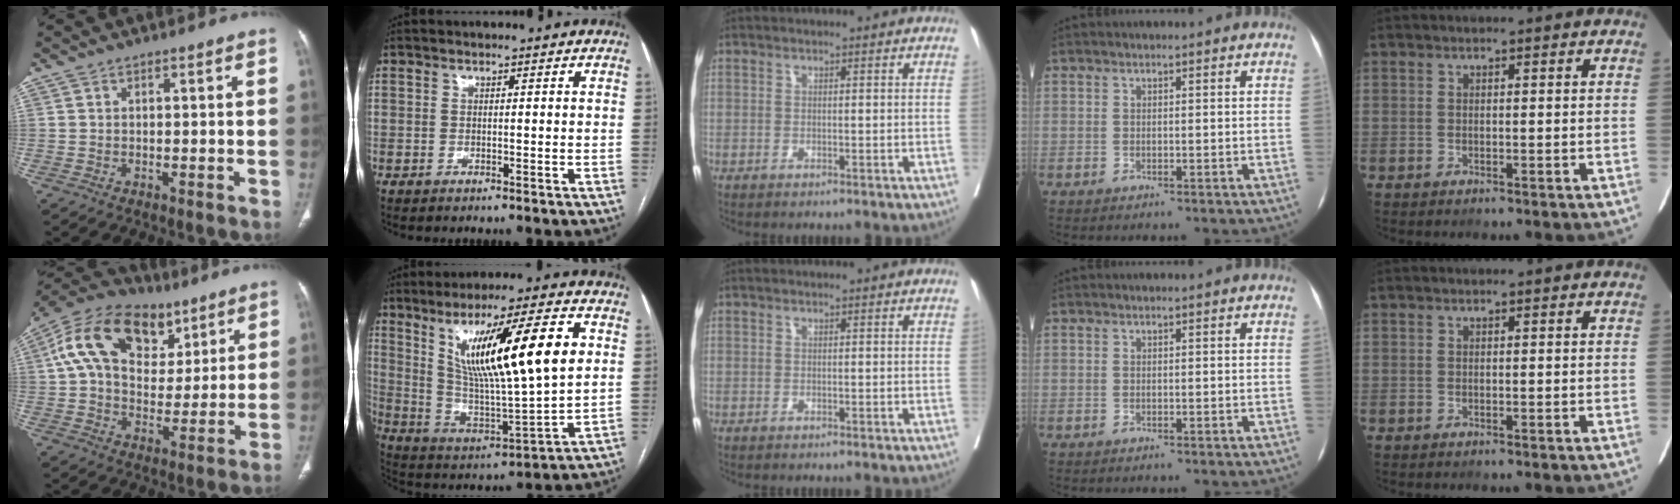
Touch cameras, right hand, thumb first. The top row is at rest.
{"thumb": {"total": 20.7, "force": [8.4, 13.8, 12.9], "torque": [-0.206, 0.010, 0.137]}, "index": {"total": 20.3, "force": [6.4, 1.6, 19.2], "torque": [-0.326, 0.001, 0.107]}}